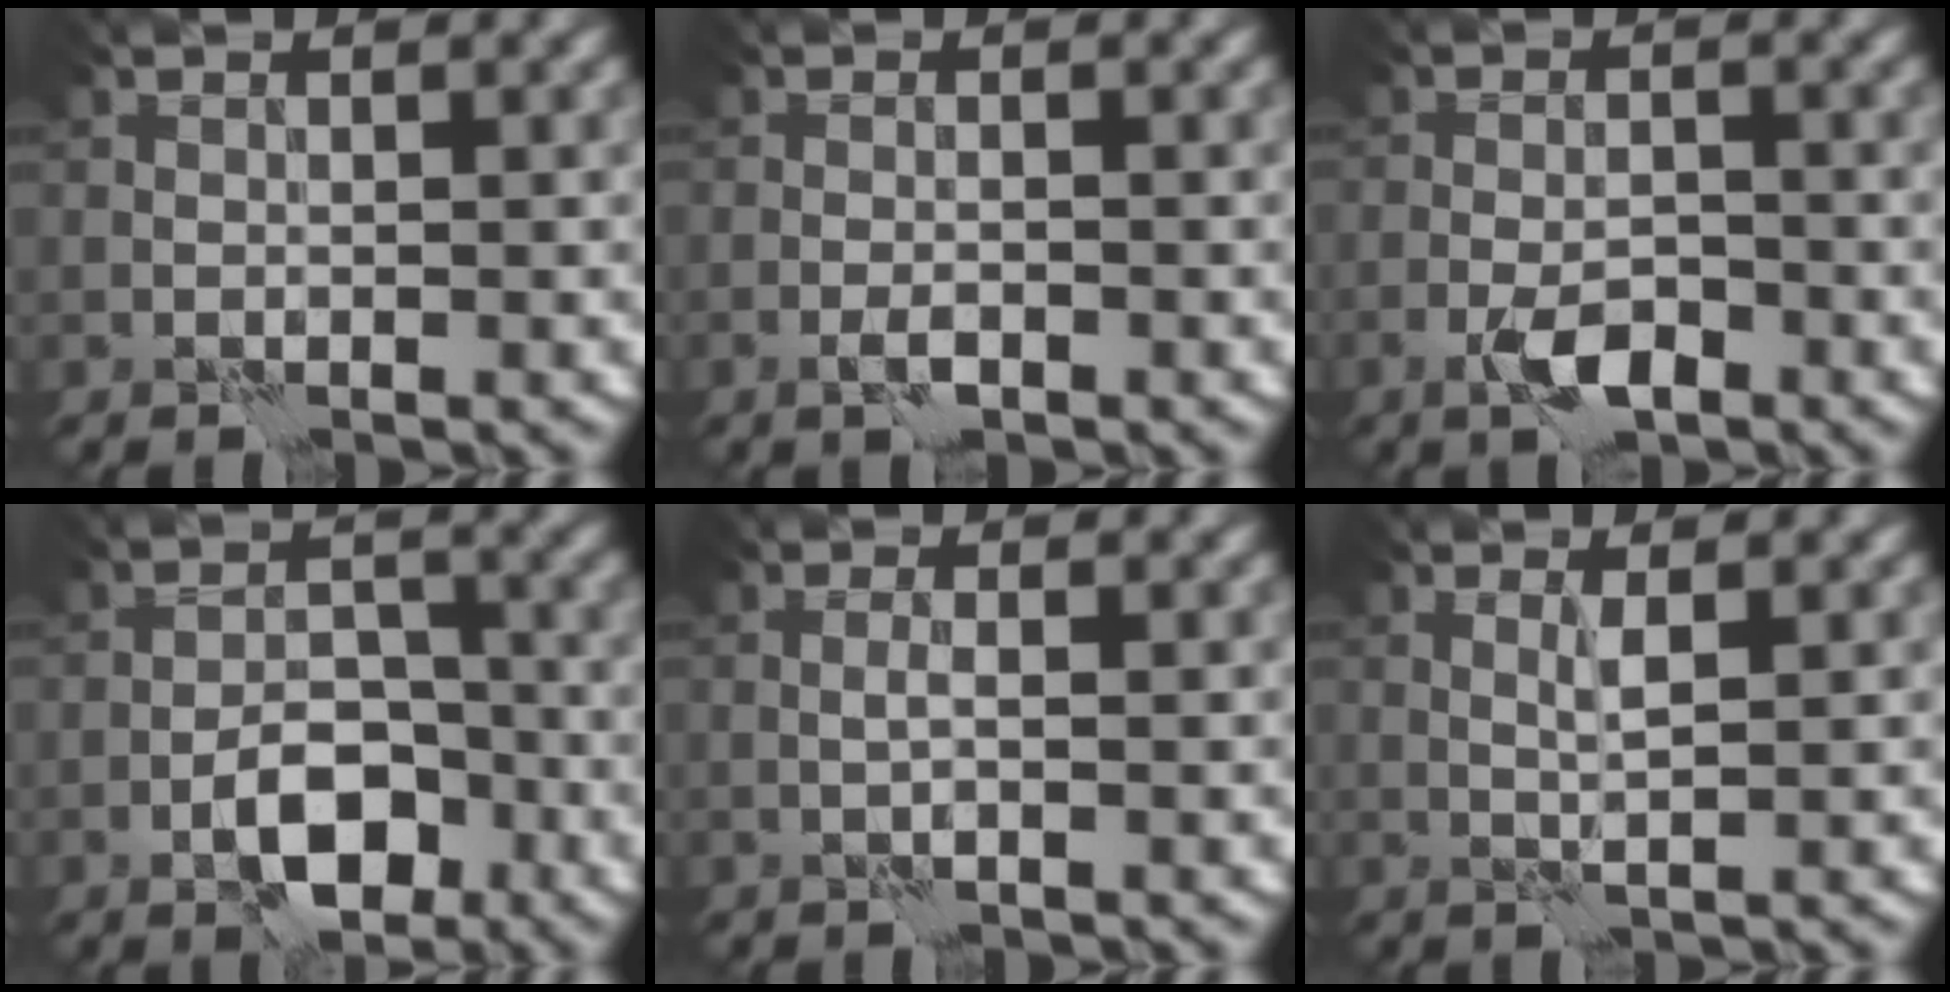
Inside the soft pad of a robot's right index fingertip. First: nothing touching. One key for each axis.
{"total": 1.4, "fx": -0.8, "fy": 0.3, "fz": 1.1, "tx": -0.023, "ty": 0.000, "tz": -0.018}
{"total": 3.0, "fx": -1.9, "fy": 1.0, "fz": 2.1, "tx": -0.038, "ty": 0.003, "tz": -0.038}
{"total": 5.1, "fx": -2.7, "fy": 2.5, "fz": 3.5, "tx": -0.048, "ty": 0.008, "tz": -0.046}
{"total": 0.8, "fx": -0.2, "fy": -0.2, "fz": 0.7, "tx": -0.017, "ty": 0.003, "tz": -0.006}
{"total": 1.0, "fx": 0.4, "fy": -0.5, "fz": 0.7, "tx": -0.021, "ty": 0.004, "tz": 0.007}